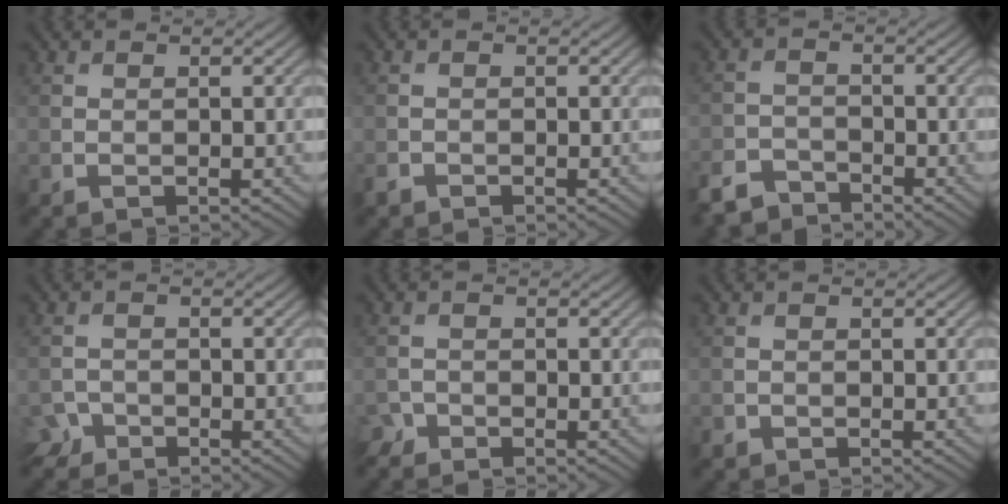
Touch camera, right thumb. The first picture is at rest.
{"total": 0.9, "force": [-0.7, 0.5, 0.1], "torque": [-0.004, -0.003, -0.016]}
{"total": 4.4, "force": [-4.0, 1.5, 1.0], "torque": [-0.019, -0.006, -0.087]}
{"total": 2.1, "force": [-1.7, 1.1, 0.3], "torque": [-0.006, -0.001, -0.042]}
{"total": 1.5, "force": [-1.3, 0.7, 0.0], "torque": [-0.001, 0.000, -0.032]}
{"total": 0.7, "force": [-0.5, 0.4, 0.0], "torque": [0.000, -0.004, -0.011]}